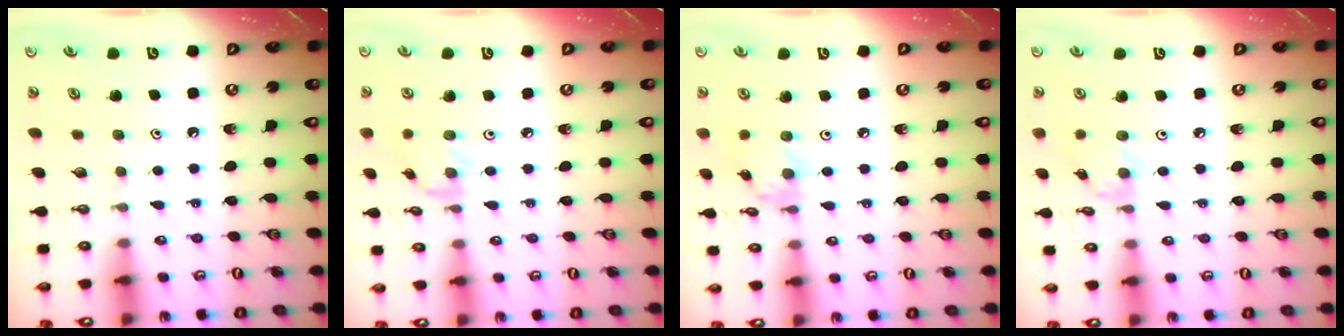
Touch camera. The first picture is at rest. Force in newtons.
{"total": 1.1, "press": 1.1, "slide": 0.3}
{"total": 2.4, "press": 2.4, "slide": 0.2}
{"total": 2.1, "press": 2.1, "slide": 0.4}